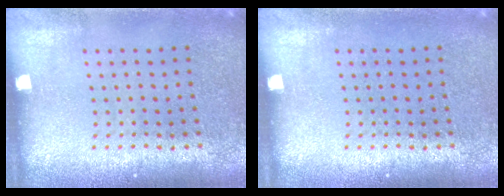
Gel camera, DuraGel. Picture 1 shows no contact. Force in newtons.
{"total": 0.0}